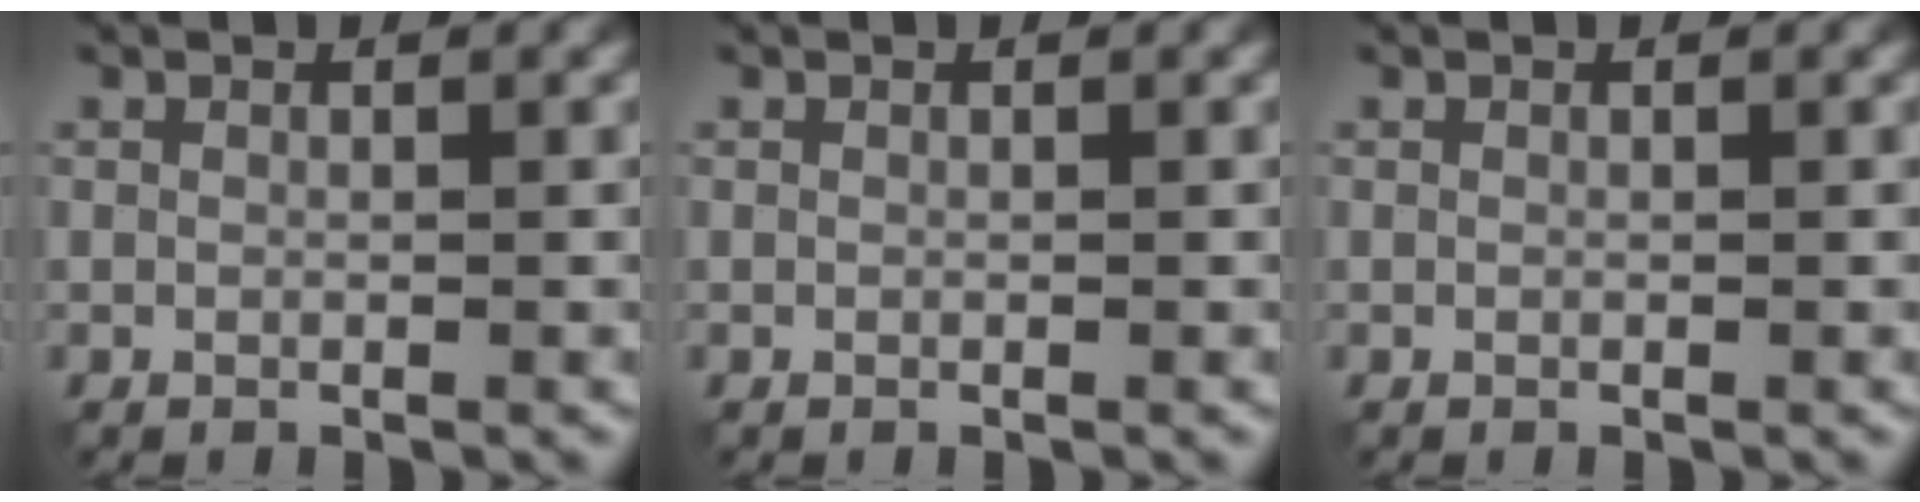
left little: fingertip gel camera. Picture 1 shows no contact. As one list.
[{"total": 0.0}, {"total": 0.0}]